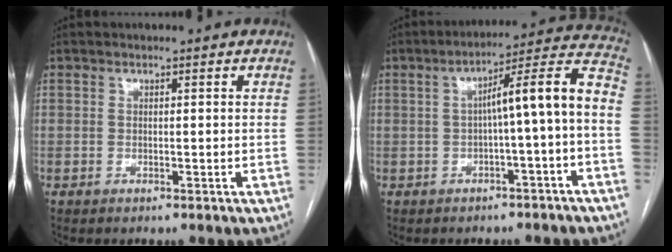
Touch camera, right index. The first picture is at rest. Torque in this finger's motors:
{"motor_torque": [1.04, -0.21, 0.51, 0.06]}